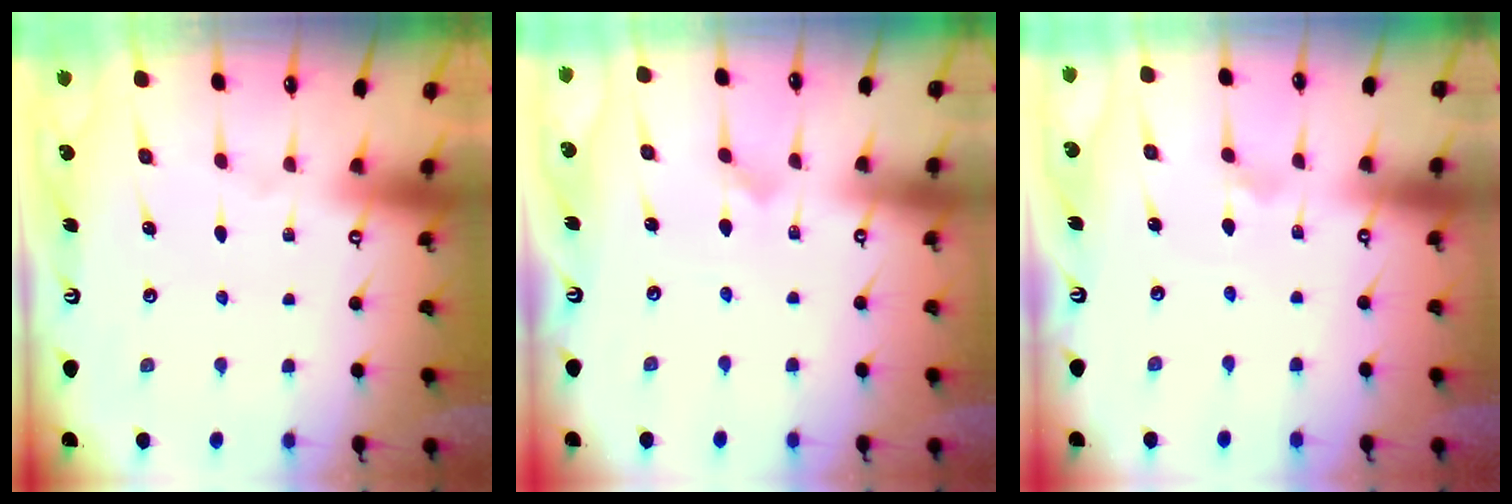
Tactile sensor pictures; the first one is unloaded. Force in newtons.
{"total": 1.3, "press": 1.3, "slide": 0.0}
{"total": 1.3, "press": 1.2, "slide": 0.4}